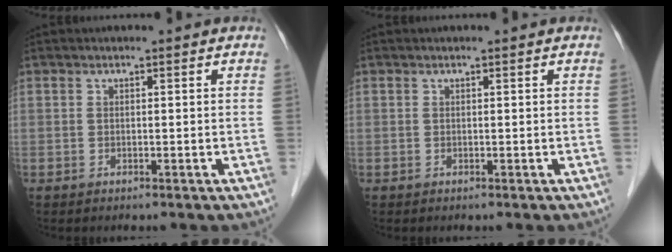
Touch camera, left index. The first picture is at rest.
{"total": 0.0}